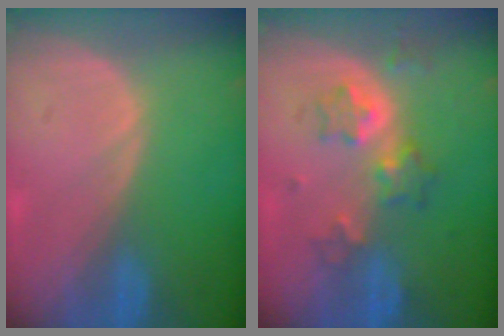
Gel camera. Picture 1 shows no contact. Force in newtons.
{"total": 6.6, "press": 5.7, "slide": 3.2}